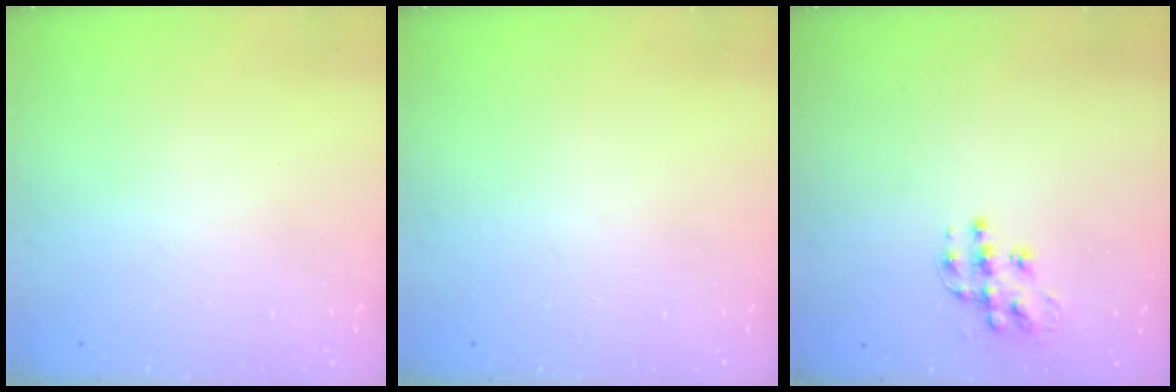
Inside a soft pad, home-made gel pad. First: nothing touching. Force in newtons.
{"total": 0.0}
{"total": 10.7, "press": 10.7, "slide": 0.6}